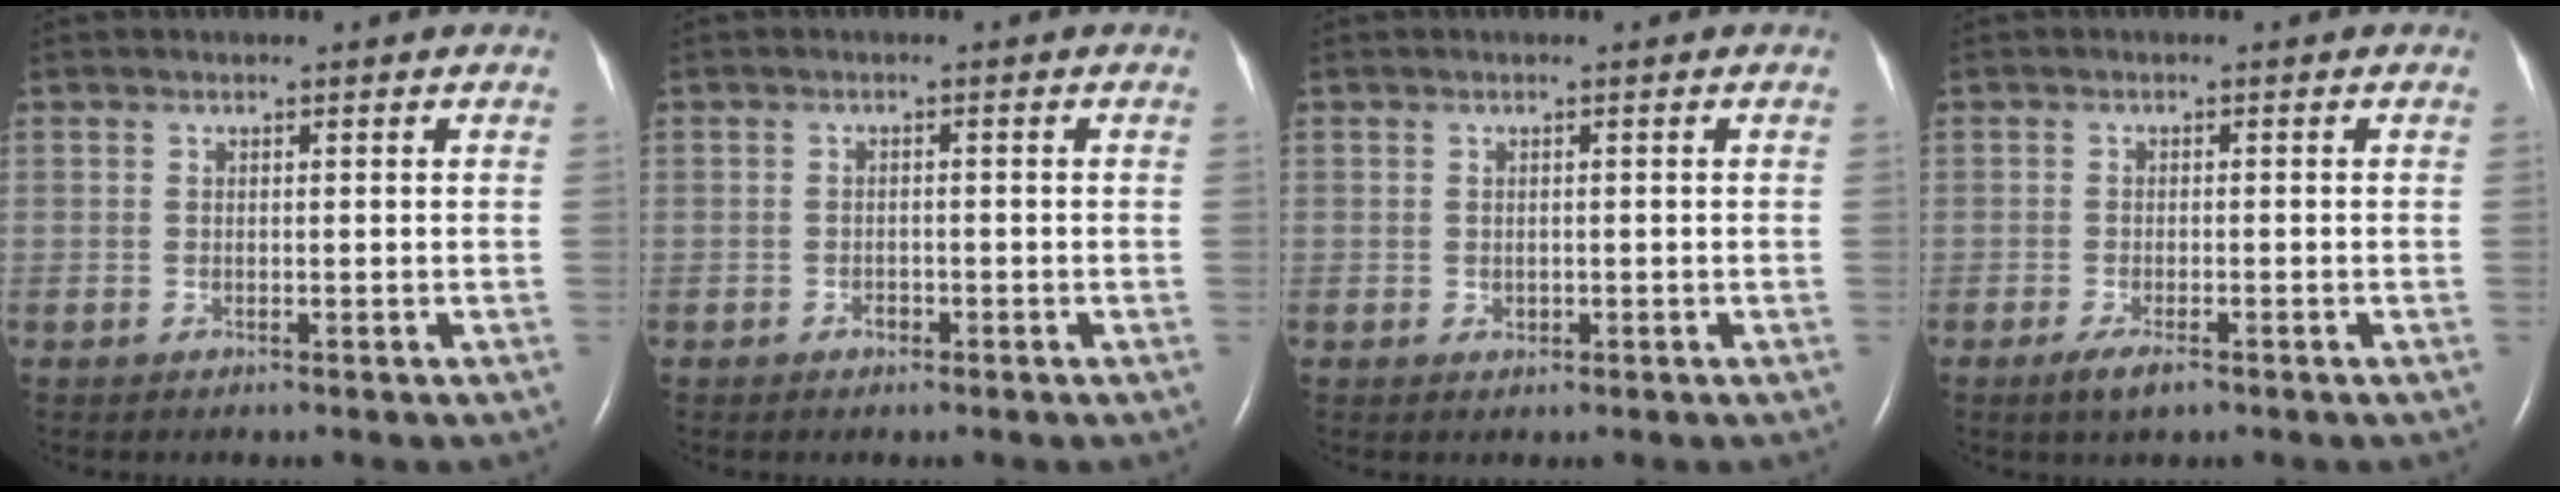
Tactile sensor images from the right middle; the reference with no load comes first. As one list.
[{"total": 1.0, "force": [-0.7, 0.7, 0.4], "torque": [-0.007, 0.003, -0.010]}, {"total": 0.8, "force": [-0.1, 0.7, 0.4], "torque": [-0.007, 0.000, -0.001]}, {"total": 2.9, "force": [-1.8, 0.7, 2.1], "torque": [-0.048, -0.005, -0.033]}]